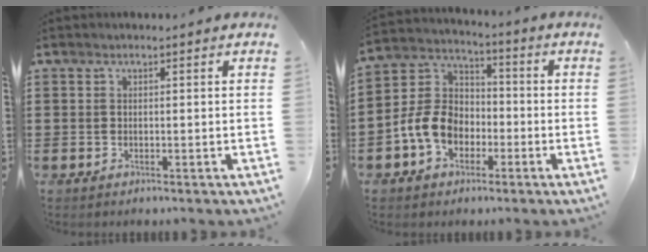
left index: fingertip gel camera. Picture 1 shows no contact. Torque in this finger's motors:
{"motor_torque": [1.40, 0.73, 0.87, 0.14]}